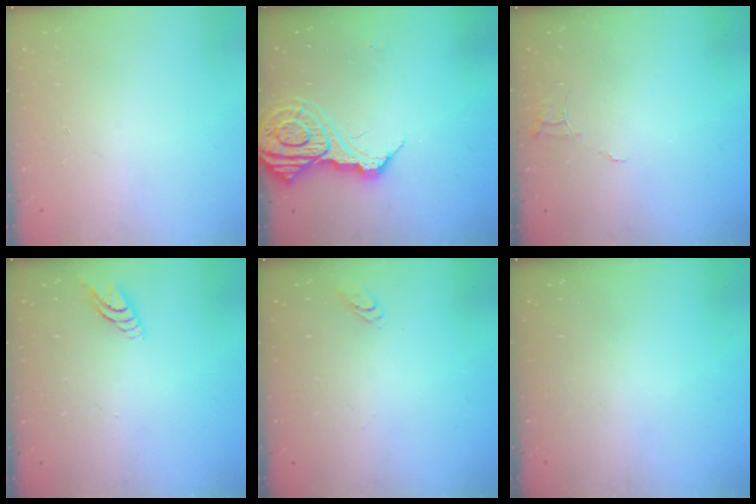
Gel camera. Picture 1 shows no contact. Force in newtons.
{"total": 14.3, "press": 14.3, "slide": 1.4}
{"total": 3.7, "press": 3.7, "slide": 0.4}
{"total": 5.3, "press": 5.3, "slide": 0.1}
{"total": 2.7, "press": 2.7, "slide": 0.3}
{"total": 0.0}